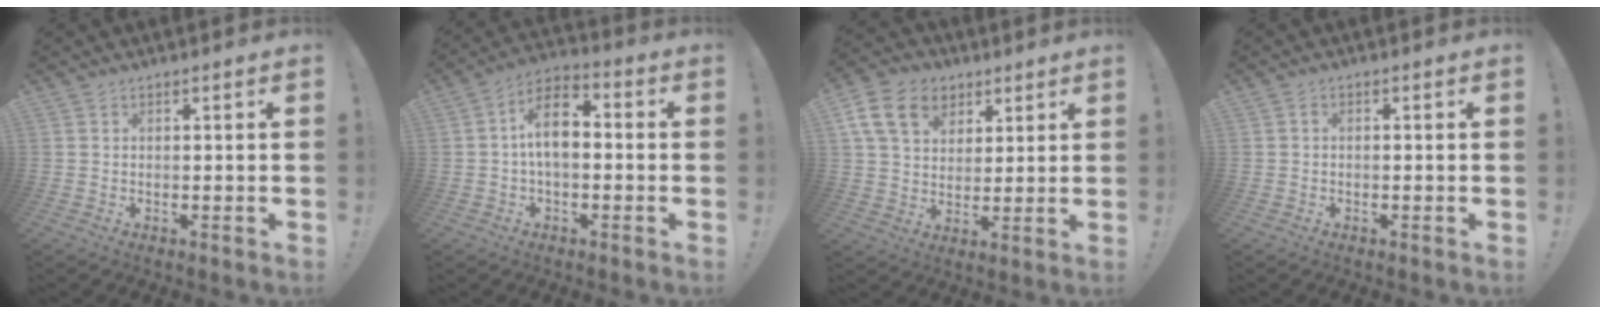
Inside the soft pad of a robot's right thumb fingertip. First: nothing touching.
{"total": 10.7, "force": [0.4, 6.1, 8.7], "torque": [-0.153, 0.011, 0.010]}
{"total": 15.4, "force": [6.5, 11.5, 7.9], "torque": [-0.122, -0.021, 0.131]}
{"total": 0.8, "force": [-0.6, 0.1, 0.6], "torque": [-0.009, 0.001, -0.010]}